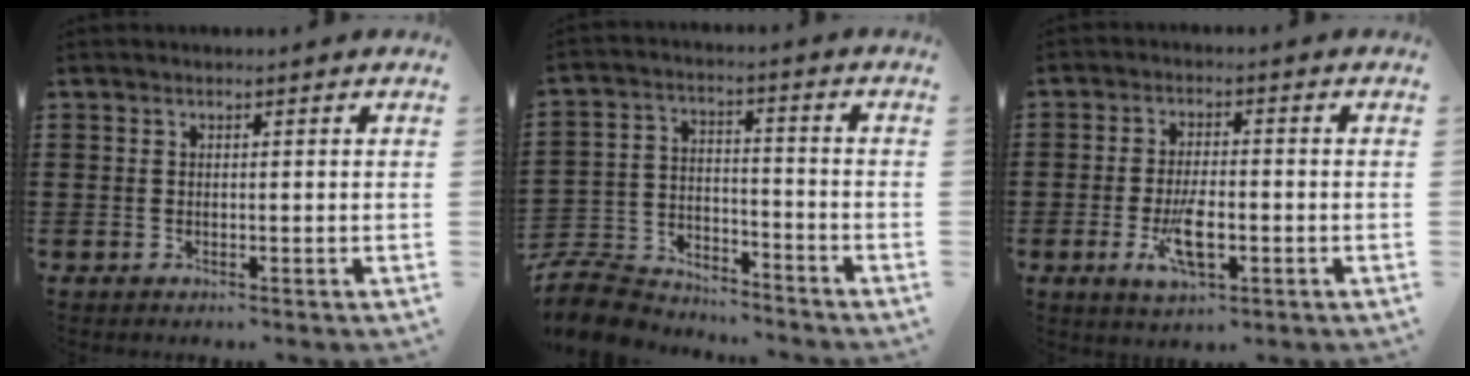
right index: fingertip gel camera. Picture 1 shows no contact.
{"total": 9.0, "force": [-8.6, 2.3, 1.5], "torque": [-0.042, 0.023, -0.172]}
{"total": 6.6, "force": [-2.0, 2.3, 5.8], "torque": [-0.130, -0.014, -0.039]}